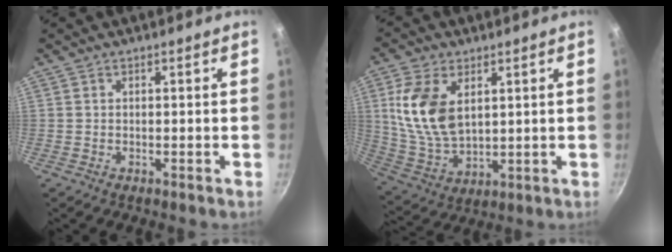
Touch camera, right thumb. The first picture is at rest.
{"total": 13.5, "force": [3.7, 8.0, 10.2], "torque": [-0.188, -0.021, 0.084]}